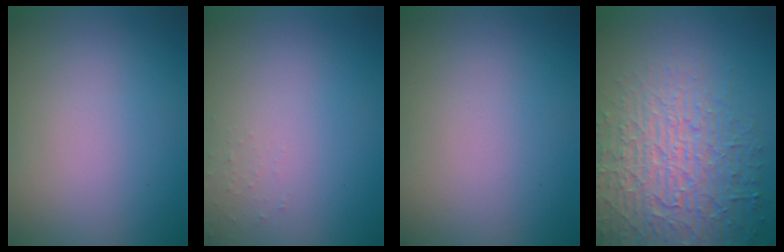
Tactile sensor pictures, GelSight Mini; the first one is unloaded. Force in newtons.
{"total": 0.7, "press": 0.7, "slide": 0.1}
{"total": 0.0}
{"total": 7.4, "press": 7.2, "slide": 1.8}